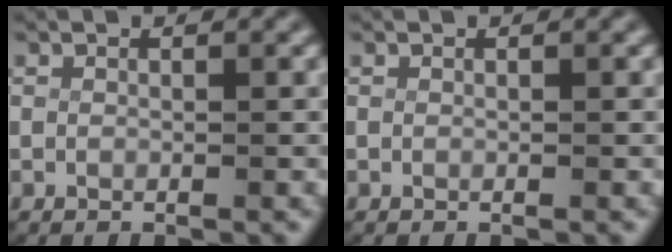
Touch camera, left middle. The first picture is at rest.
{"total": 0.0}